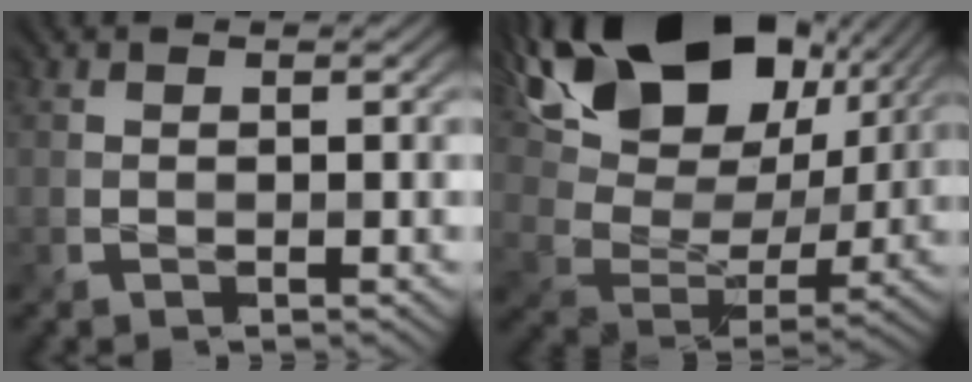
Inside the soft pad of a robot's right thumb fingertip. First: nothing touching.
{"total": 20.0, "force": [10.5, 11.6, 12.6], "torque": [-0.252, 0.039, 0.168]}